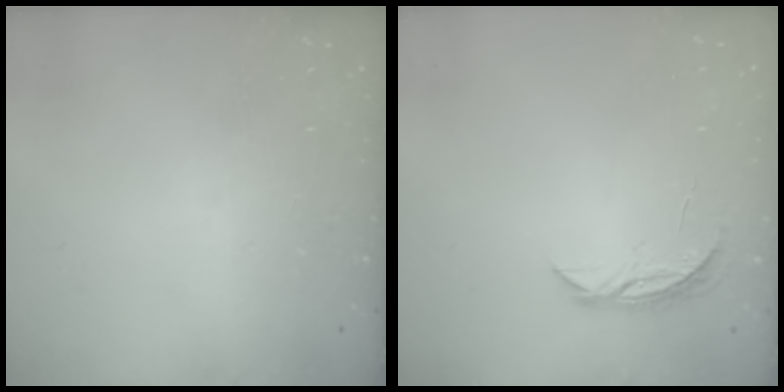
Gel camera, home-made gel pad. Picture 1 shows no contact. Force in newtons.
{"total": 4.8, "press": 4.7, "slide": 0.5}